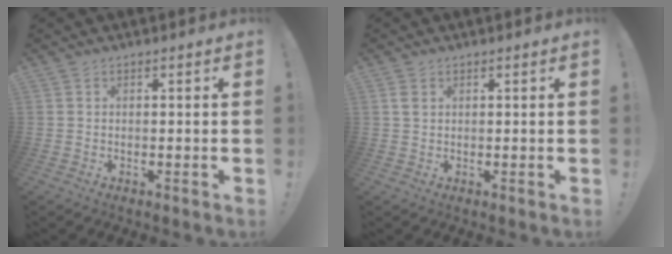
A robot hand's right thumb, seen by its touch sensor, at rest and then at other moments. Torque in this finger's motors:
{"motor_torque": [-0.13, 0.02, -0.11, 0.05, 0.00]}